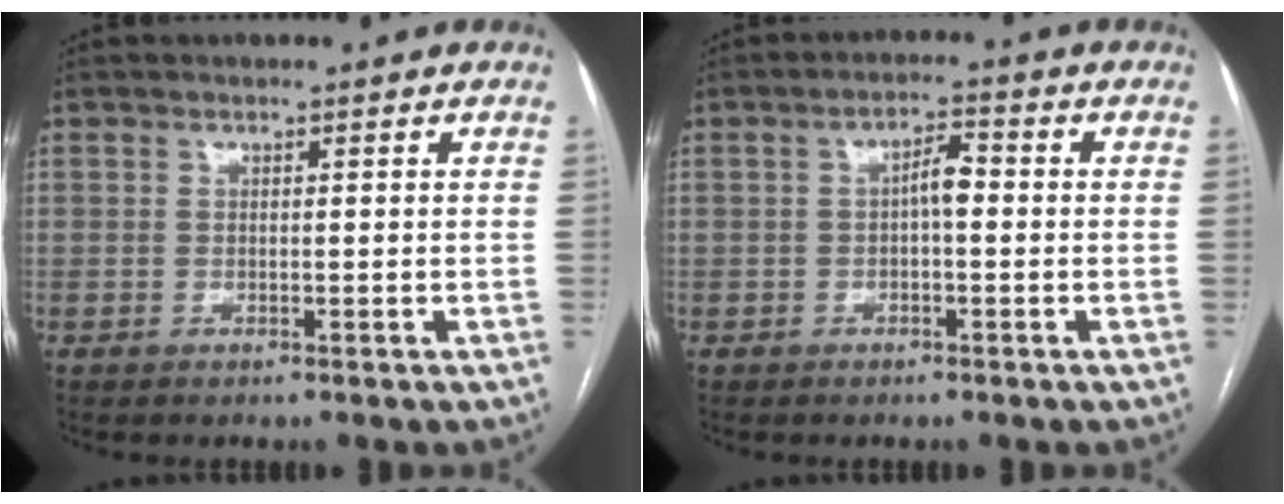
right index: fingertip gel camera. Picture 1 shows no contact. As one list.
[{"total": 3.3, "force": [-0.2, 1.0, 3.2], "torque": [-0.053, 0.014, -0.003]}]